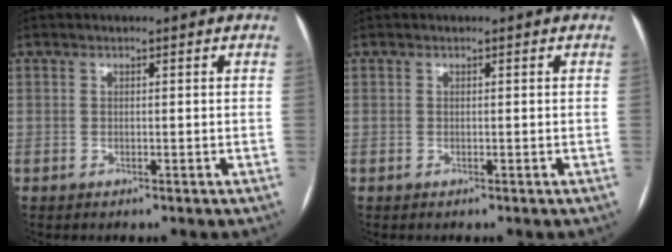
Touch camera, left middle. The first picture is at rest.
{"total": 0.0}